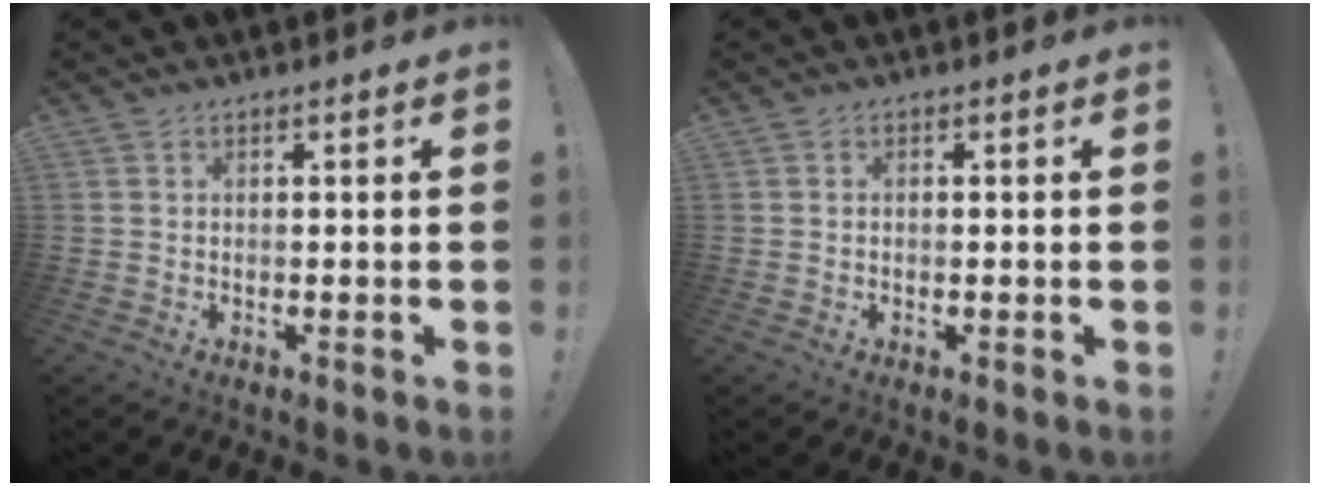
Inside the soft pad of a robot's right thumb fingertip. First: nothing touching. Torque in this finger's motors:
{"motor_torque": [0.28, -0.46, -0.20, 0.26, -0.06]}